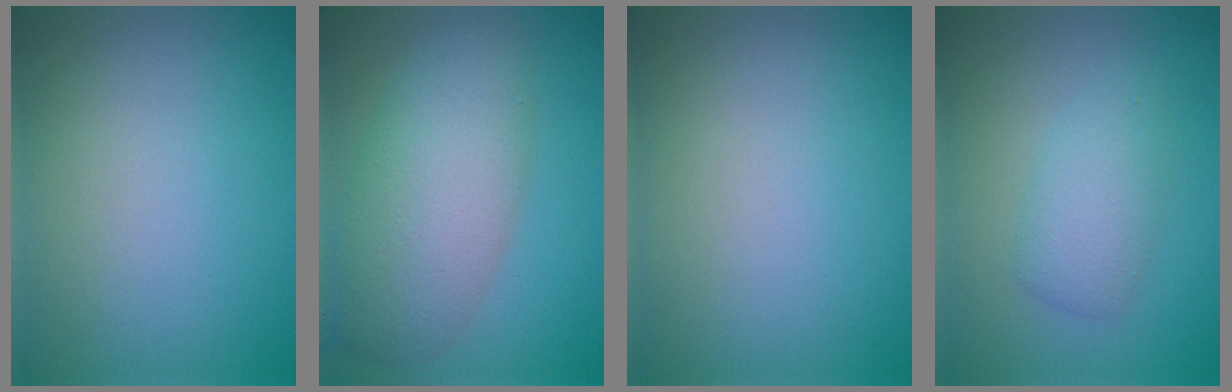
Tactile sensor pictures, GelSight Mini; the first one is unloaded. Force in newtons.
{"total": 7.7, "press": 7.7, "slide": 0.2}
{"total": 0.0}
{"total": 2.9, "press": 2.9, "slide": 0.0}